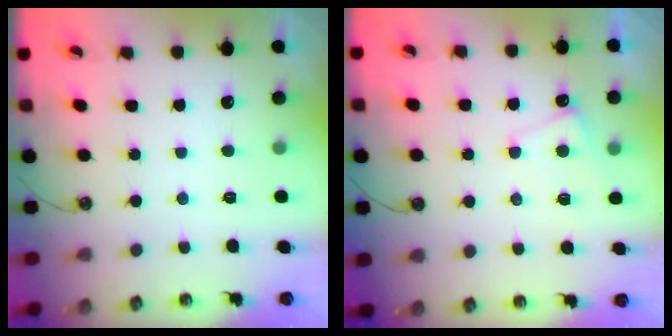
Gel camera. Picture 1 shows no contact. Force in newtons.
{"total": 3.8, "press": 3.8, "slide": 0.5}